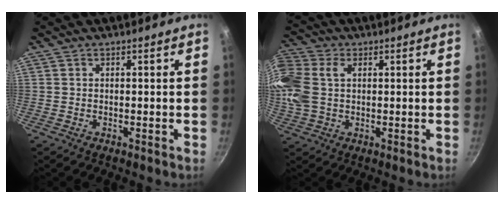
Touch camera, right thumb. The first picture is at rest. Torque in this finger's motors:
{"motor_torque": [2.42, 2.41, 1.04, 0.81, 0.45]}